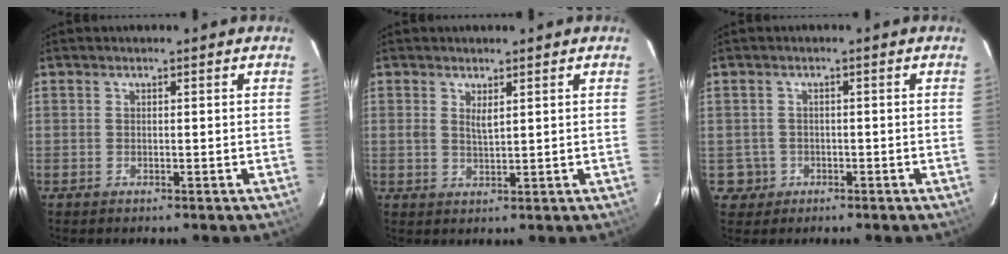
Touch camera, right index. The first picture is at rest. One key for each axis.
{"total": 2.0, "fx": 1.0, "fy": 0.6, "fz": 1.6, "tx": -0.029, "ty": -0.002, "tz": 0.018}
{"total": 3.4, "fx": -0.9, "fy": 3.3, "fz": 0.1, "tx": -0.006, "ty": 0.014, "tz": -0.009}